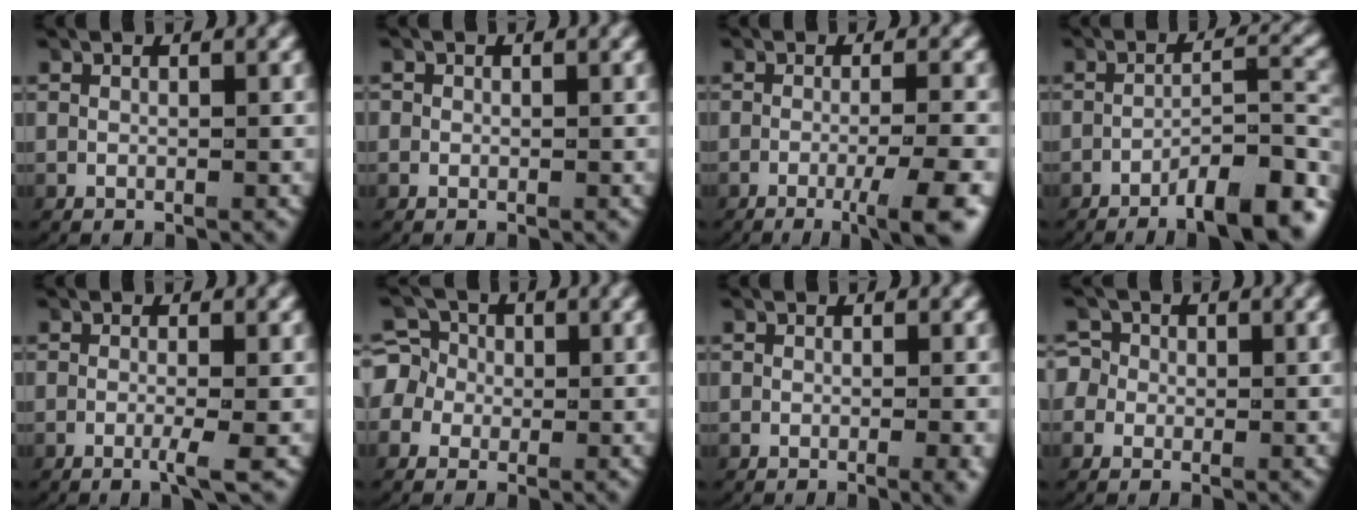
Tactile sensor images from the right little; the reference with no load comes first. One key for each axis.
{"total": 0.9, "fx": -0.1, "fy": 0.9, "fz": 0.0, "tx": -0.007, "ty": -0.008, "tz": -0.001}
{"total": 6.1, "fx": -4.0, "fy": 0.9, "fz": 4.6, "tx": -0.054, "ty": -0.002, "tz": -0.065}
{"total": 7.7, "fx": -6.1, "fy": 1.8, "fz": 4.4, "tx": -0.047, "ty": 0.000, "tz": -0.093}
{"total": 1.9, "fx": -0.8, "fy": 0.0, "fz": 1.8, "tx": -0.027, "ty": 0.000, "tz": -0.019}
{"total": 6.2, "fx": 0.1, "fy": 5.8, "fz": 2.1, "tx": -0.060, "ty": -0.010, "tz": -0.007}
{"total": 1.3, "fx": -0.4, "fy": 0.1, "fz": 1.3, "tx": -0.014, "ty": 0.000, "tz": -0.010}
{"total": 3.8, "fx": 0.1, "fy": 3.6, "fz": 1.1, "tx": -0.034, "ty": -0.004, "tz": -0.004}